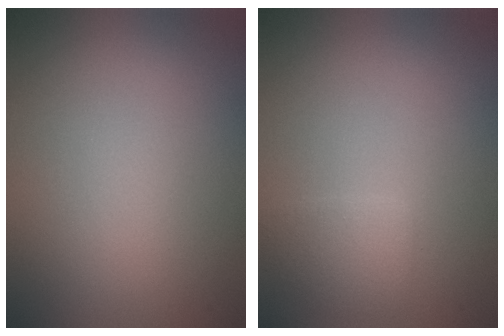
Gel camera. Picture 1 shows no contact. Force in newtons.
{"total": 1.7, "press": 1.7, "slide": 0.1}